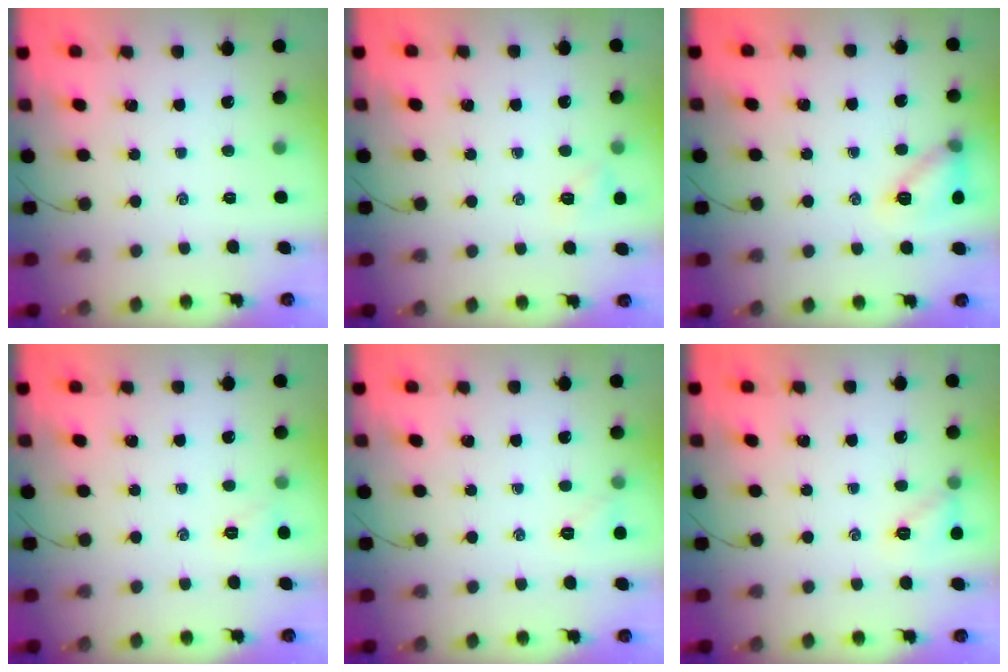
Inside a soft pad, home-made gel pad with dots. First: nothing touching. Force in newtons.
{"total": 4.5, "press": 4.3, "slide": 1.2}
{"total": 11.7, "press": 11.7, "slide": 0.8}
{"total": 5.0, "press": 4.8, "slide": 1.2}
{"total": 5.0, "press": 4.8, "slide": 1.5}
{"total": 7.5, "press": 7.4, "slide": 1.5}